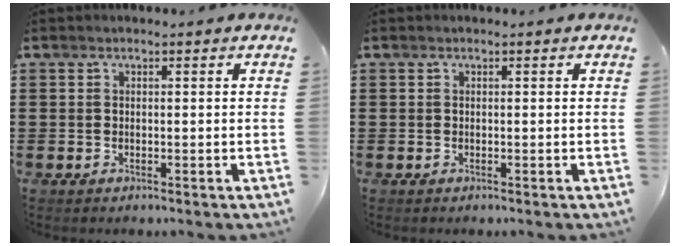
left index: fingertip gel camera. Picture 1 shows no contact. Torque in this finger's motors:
{"motor_torque": [0.00, 0.00, 0.00, -0.01]}